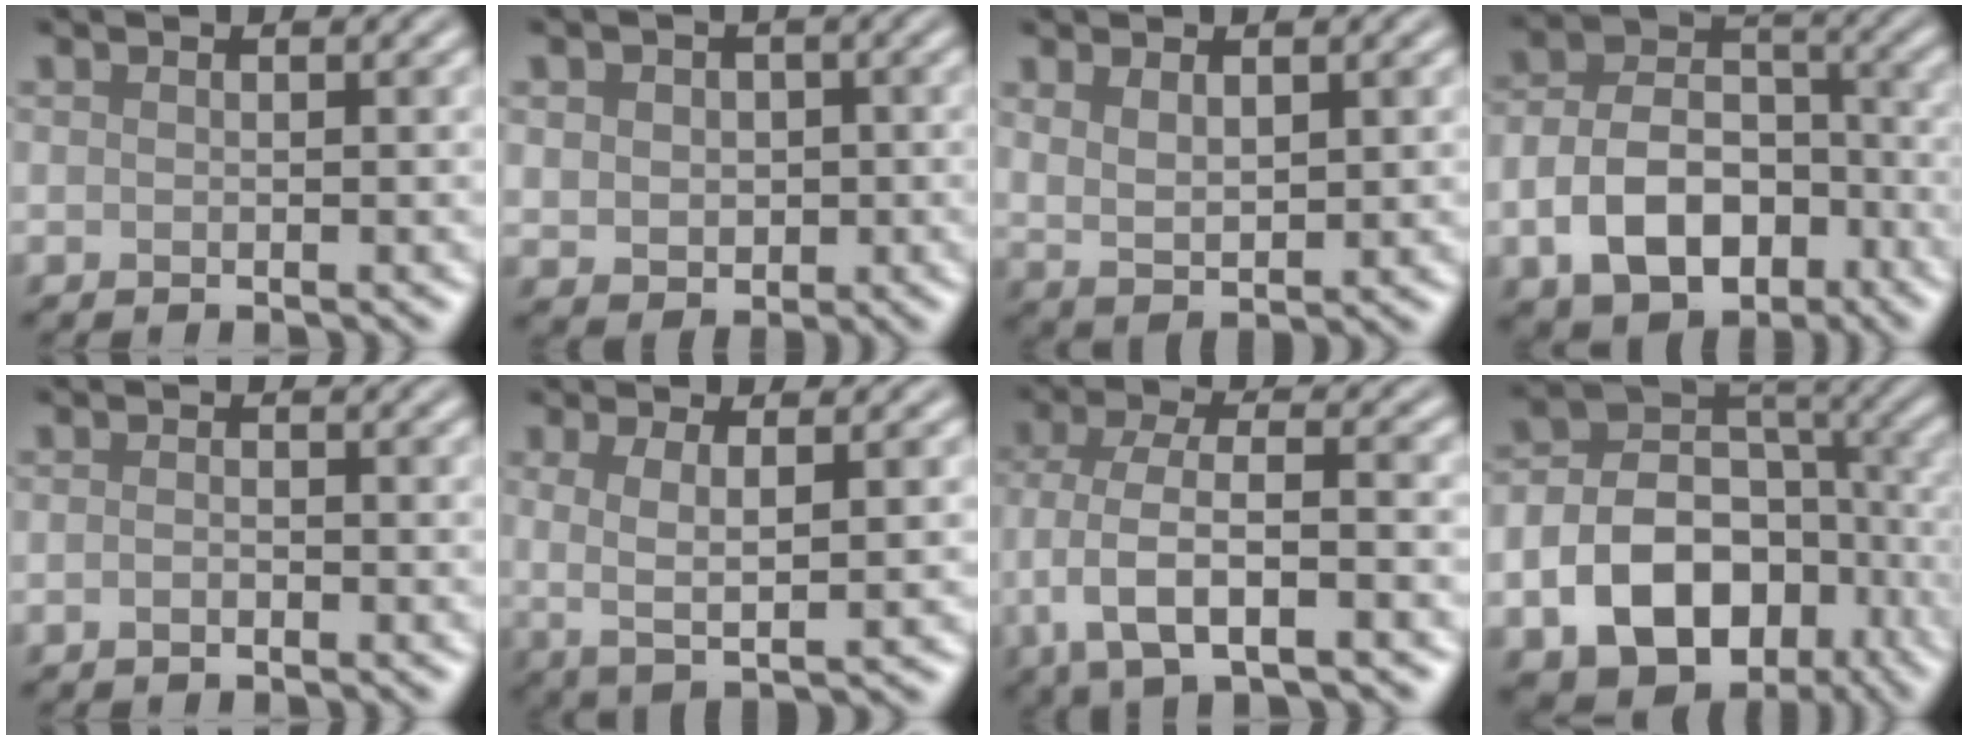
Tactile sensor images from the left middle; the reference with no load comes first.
{"total": 3.5, "force": [0.3, 3.0, 1.9], "torque": [-0.034, 0.005, -0.001]}
{"total": 3.2, "force": [1.3, 1.5, 2.5], "torque": [-0.056, -0.006, 0.032]}
{"total": 8.9, "force": [-3.3, 6.0, 5.7], "torque": [-0.103, -0.004, -0.060]}
{"total": 0.8, "force": [-0.4, 0.4, 0.6], "torque": [-0.013, -0.001, -0.010]}
{"total": 3.5, "force": [0.3, 0.9, 3.4], "torque": [-0.068, -0.006, 0.007]}
{"total": 7.1, "force": [-2.5, 2.6, 6.1], "torque": [-0.119, 0.001, -0.049]}
{"total": 13.5, "force": [-4.7, 9.9, 7.9], "torque": [-0.147, -0.020, -0.071]}